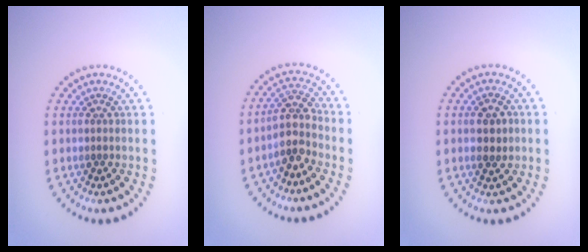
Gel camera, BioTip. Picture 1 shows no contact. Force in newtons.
{"total": 3.1, "press": 2.4, "slide": 1.9}
{"total": 2.2, "press": 2.2, "slide": 0.1}